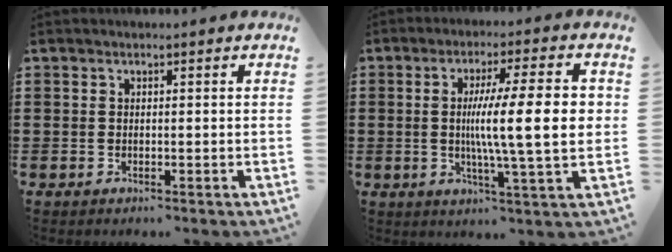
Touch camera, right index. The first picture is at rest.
{"total": 13.0, "force": [0.8, 1.9, 12.9], "torque": [-0.208, 0.000, 0.009]}